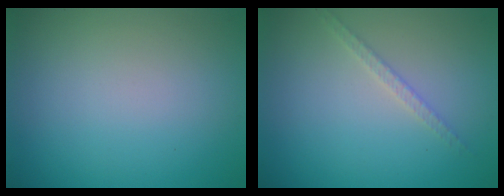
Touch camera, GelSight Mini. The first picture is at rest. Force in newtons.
{"total": 1.3, "press": 1.3, "slide": 0.2}